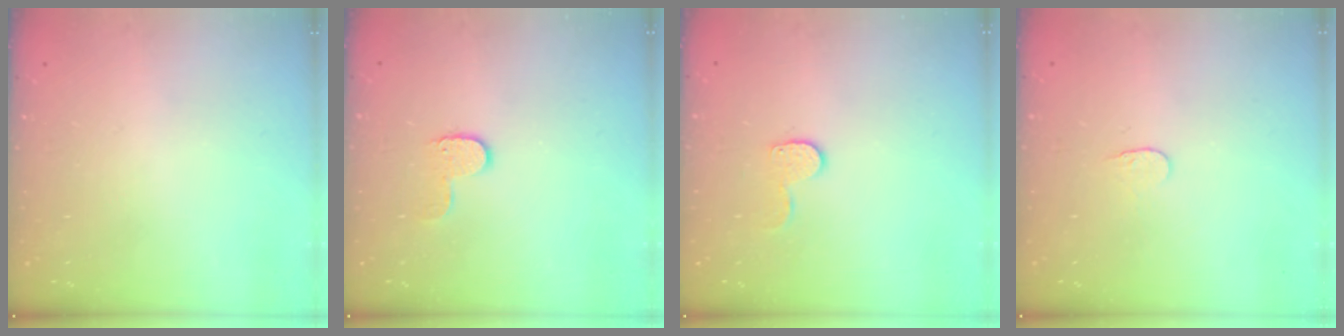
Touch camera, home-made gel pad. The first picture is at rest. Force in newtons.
{"total": 7.2, "press": 7.2, "slide": 0.4}
{"total": 6.8, "press": 6.7, "slide": 0.6}
{"total": 3.8, "press": 3.7, "slide": 0.4}